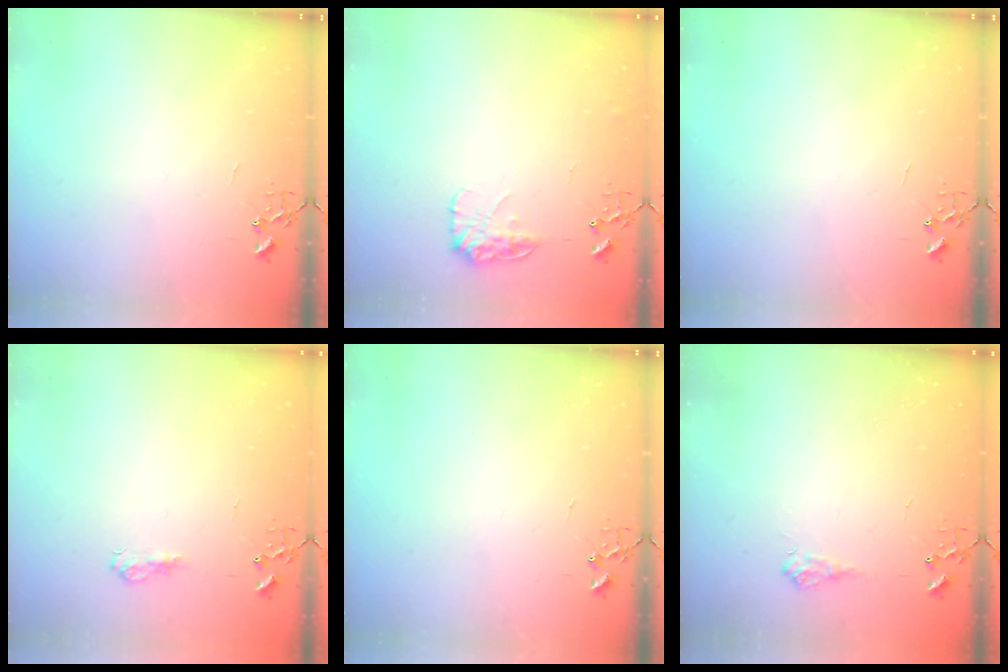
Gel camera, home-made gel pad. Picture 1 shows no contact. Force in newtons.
{"total": 11.4, "press": 11.3, "slide": 0.4}
{"total": 0.0}
{"total": 7.9, "press": 7.8, "slide": 0.8}
{"total": 0.0}
{"total": 6.2, "press": 6.2, "slide": 0.9}